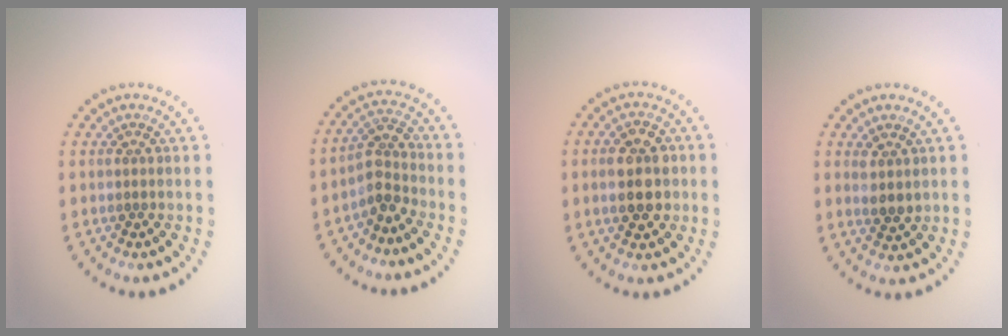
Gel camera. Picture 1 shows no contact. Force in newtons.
{"total": 2.7, "press": 2.0, "slide": 1.8}
{"total": 4.9, "press": 4.9, "slide": 0.1}
{"total": 1.9, "press": 1.7, "slide": 0.9}